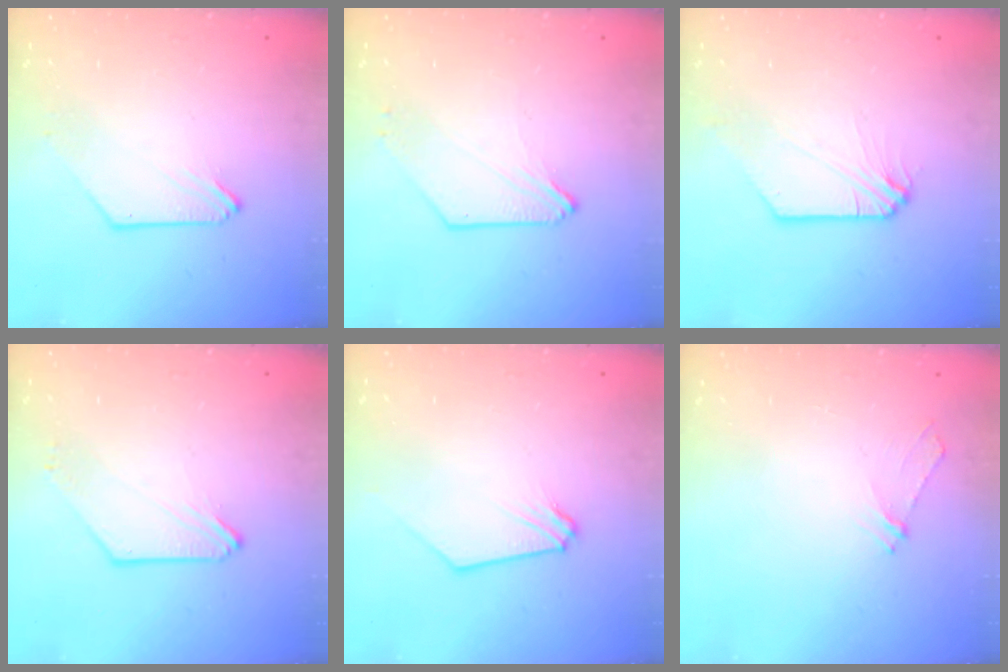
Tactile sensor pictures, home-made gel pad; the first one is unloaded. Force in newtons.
{"total": 0.0}
{"total": 0.0}
{"total": 0.8, "press": 0.7, "slide": 0.3}
{"total": 0.0}
{"total": 4.1, "press": 4.0, "slide": 0.7}